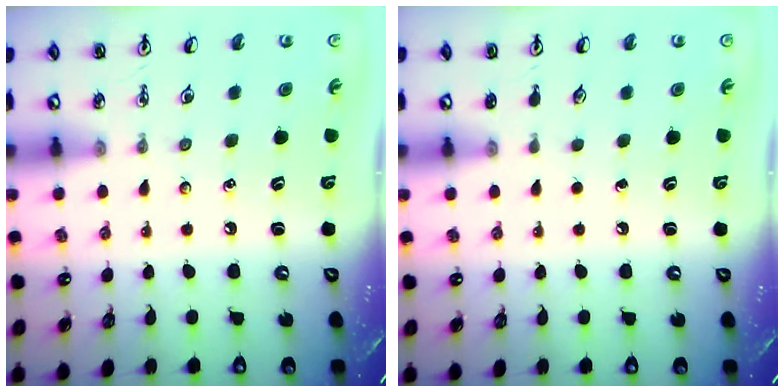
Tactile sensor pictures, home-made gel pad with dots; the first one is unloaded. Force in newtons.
{"total": 0.0}